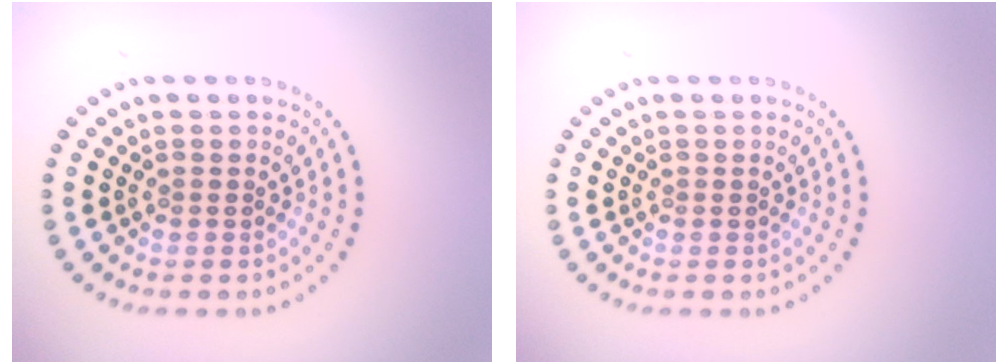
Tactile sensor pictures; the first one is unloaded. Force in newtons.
{"total": 0.0}